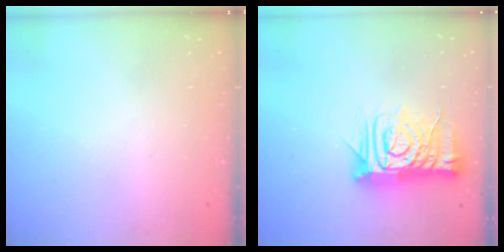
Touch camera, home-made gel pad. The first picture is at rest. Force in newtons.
{"total": 13.2, "press": 13.1, "slide": 1.6}